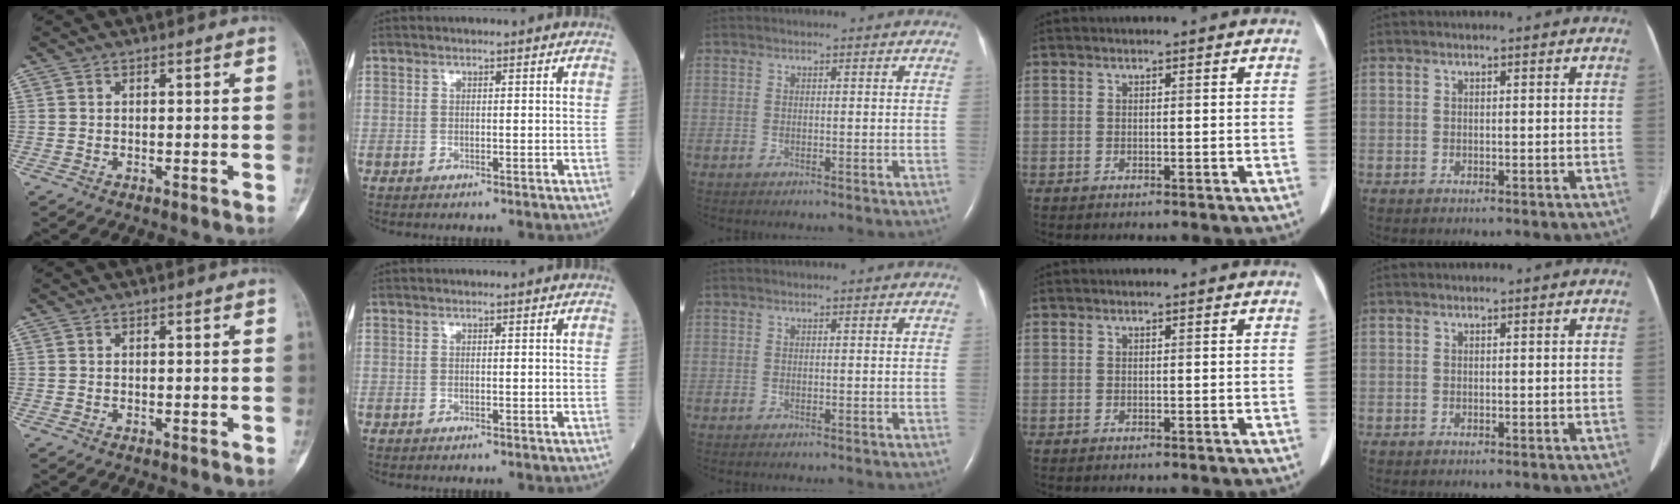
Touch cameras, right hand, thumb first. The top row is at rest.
{}